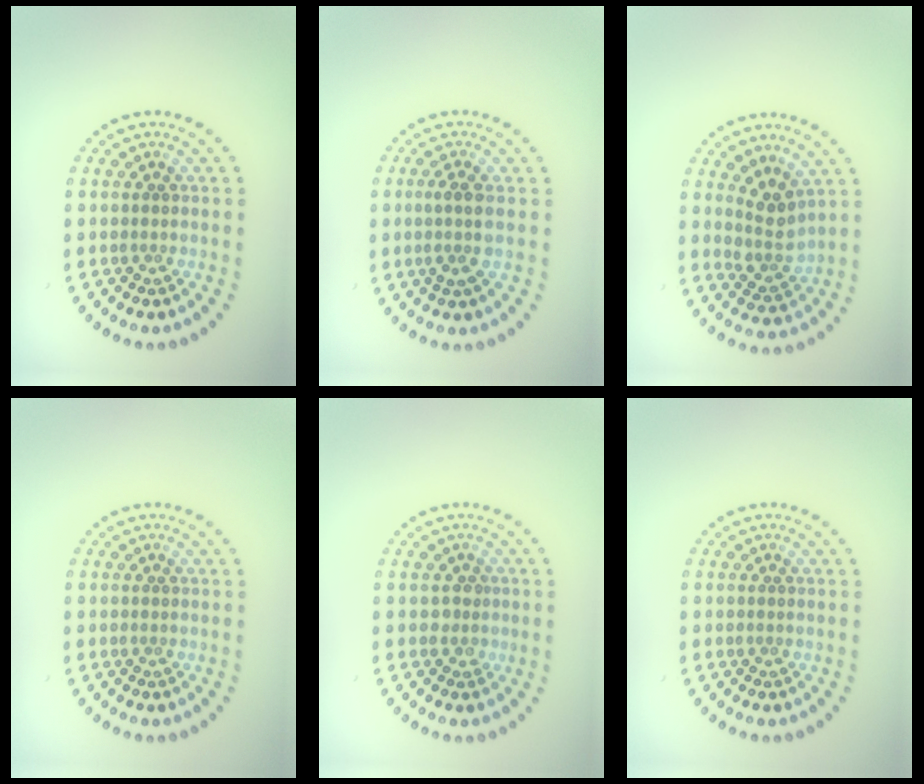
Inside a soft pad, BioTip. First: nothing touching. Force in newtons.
{"total": 2.0, "press": 1.6, "slide": 1.1}
{"total": 2.9, "press": 2.3, "slide": 1.7}
{"total": 0.0}
{"total": 1.2, "press": 1.0, "slide": 0.7}
{"total": 0.0}